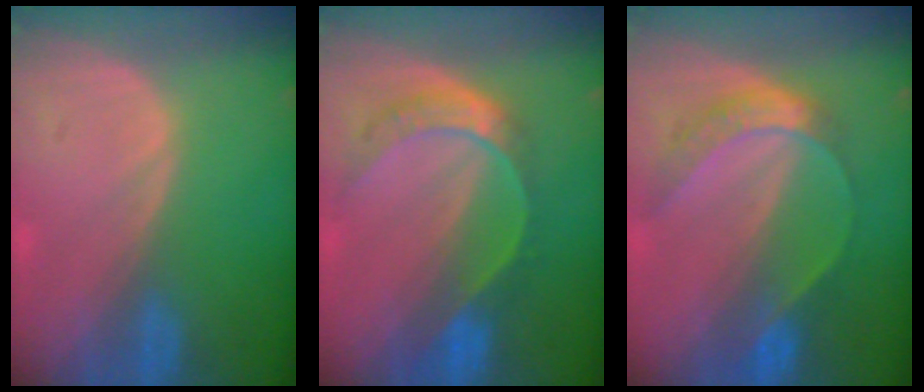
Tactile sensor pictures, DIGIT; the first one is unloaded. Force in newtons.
{"total": 7.7, "press": 6.4, "slide": 4.2}
{"total": 6.9, "press": 5.7, "slide": 3.9}